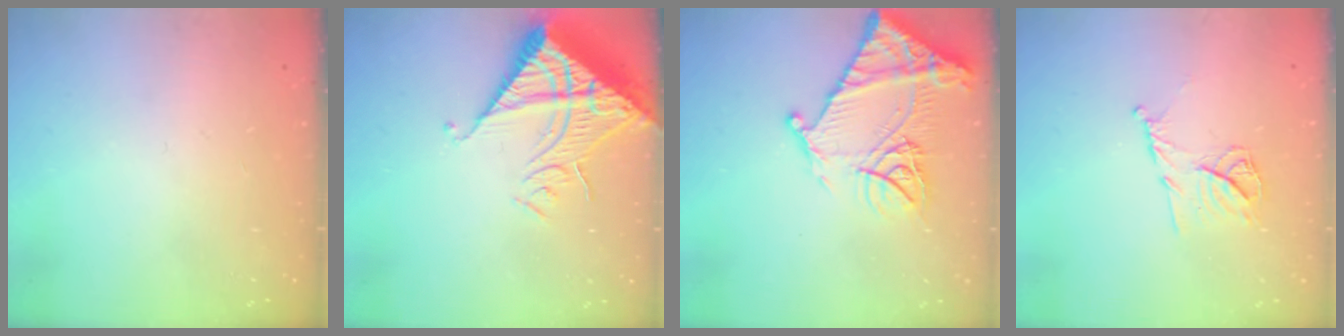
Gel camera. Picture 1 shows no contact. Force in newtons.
{"total": 16.2, "press": 16.1, "slide": 2.1}
{"total": 16.9, "press": 16.8, "slide": 1.5}
{"total": 9.8, "press": 9.8, "slide": 0.6}